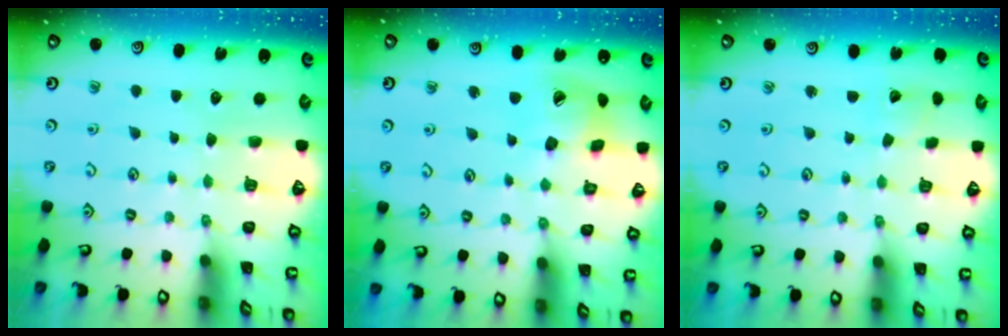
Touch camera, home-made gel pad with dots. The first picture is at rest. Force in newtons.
{"total": 14.3, "press": 14.2, "slide": 2.1}
{"total": 1.8, "press": 1.8, "slide": 0.1}